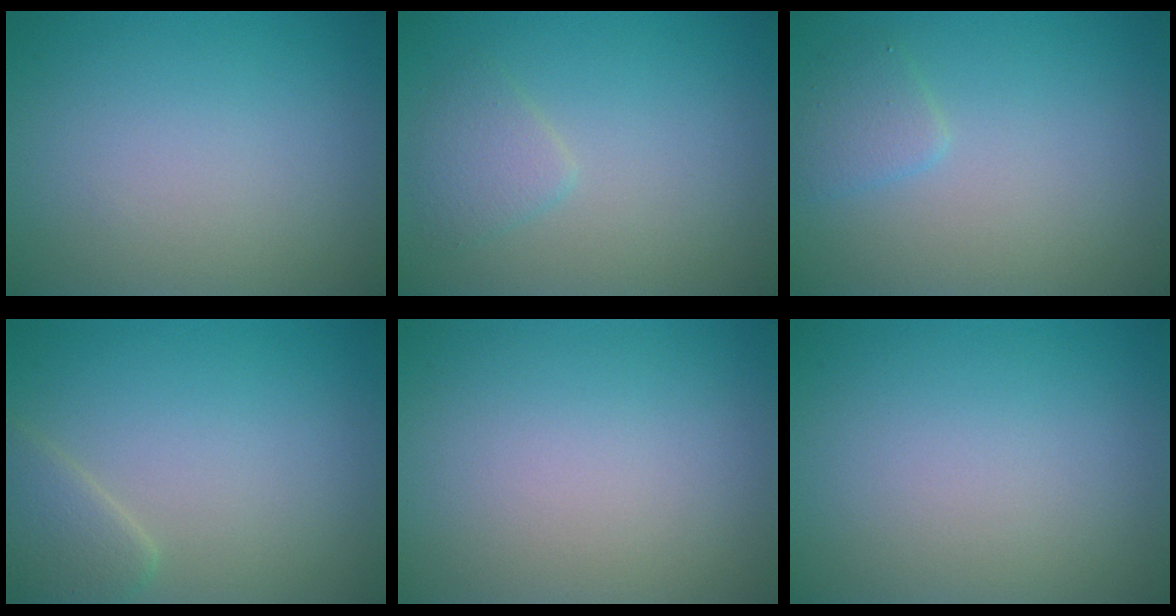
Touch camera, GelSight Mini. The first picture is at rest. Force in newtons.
{"total": 1.8, "press": 1.8, "slide": 0.1}
{"total": 1.6, "press": 1.6, "slide": 0.1}
{"total": 2.4, "press": 2.4, "slide": 0.1}
{"total": 0.0}
{"total": 0.0}